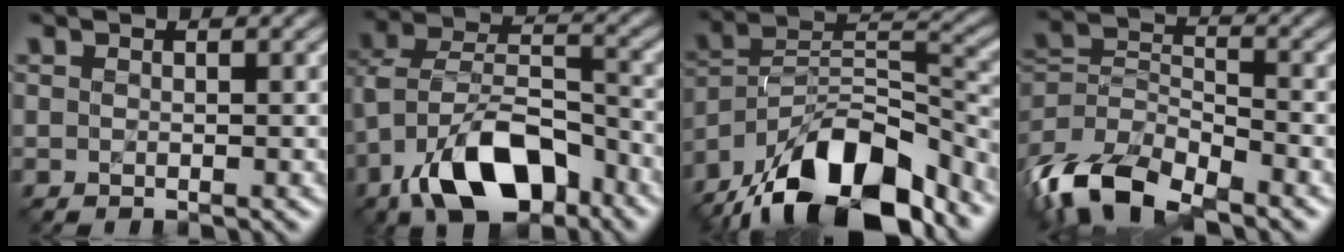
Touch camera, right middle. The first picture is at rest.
{"total": 10.3, "force": [-5.8, 5.1, 6.9], "torque": [-0.119, 0.008, -0.110]}
{"total": 14.5, "force": [-10.5, 5.7, 8.2], "torque": [-0.149, 0.020, -0.194]}
{"total": 9.5, "force": [-6.3, 4.2, 5.7], "torque": [-0.118, -0.008, -0.129]}